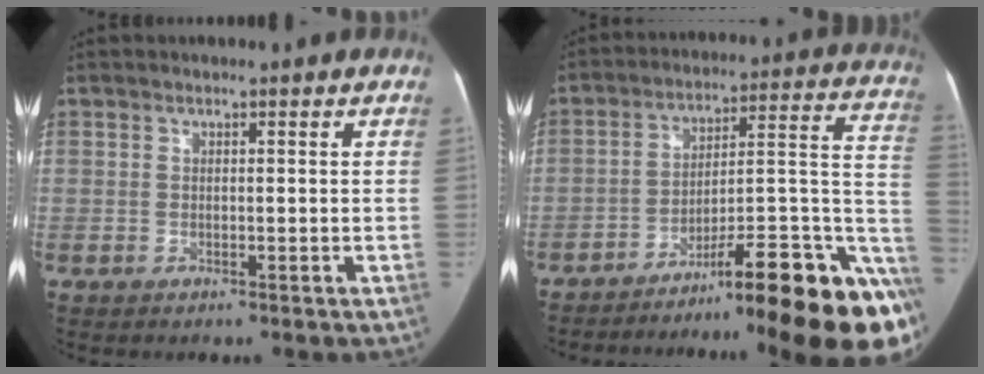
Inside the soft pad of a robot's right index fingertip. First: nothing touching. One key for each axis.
{"total": 25.9, "fx": -16.6, "fy": 2.0, "fz": 19.8, "tx": -0.162, "ty": 0.024, "tz": -0.240}